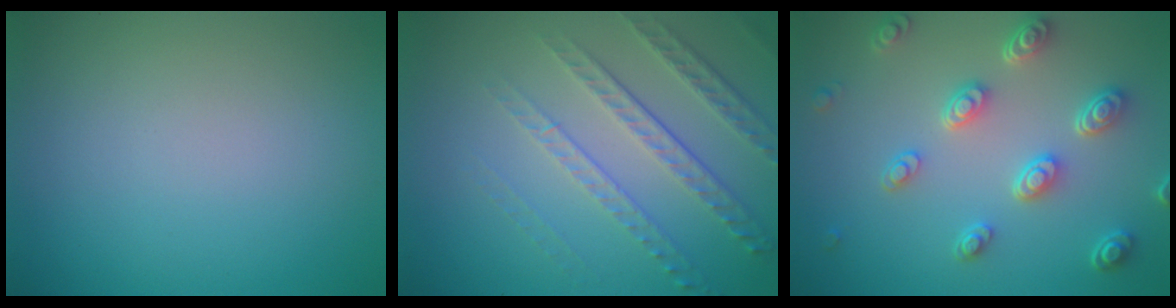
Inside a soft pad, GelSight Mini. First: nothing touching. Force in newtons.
{"total": 5.0, "press": 3.5, "slide": 3.7}
{"total": 4.7, "press": 3.6, "slide": 2.9}